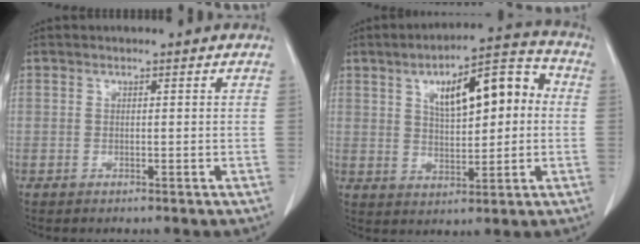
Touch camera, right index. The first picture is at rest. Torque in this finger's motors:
{"motor_torque": [0.75, 0.49, 0.29, 0.13]}